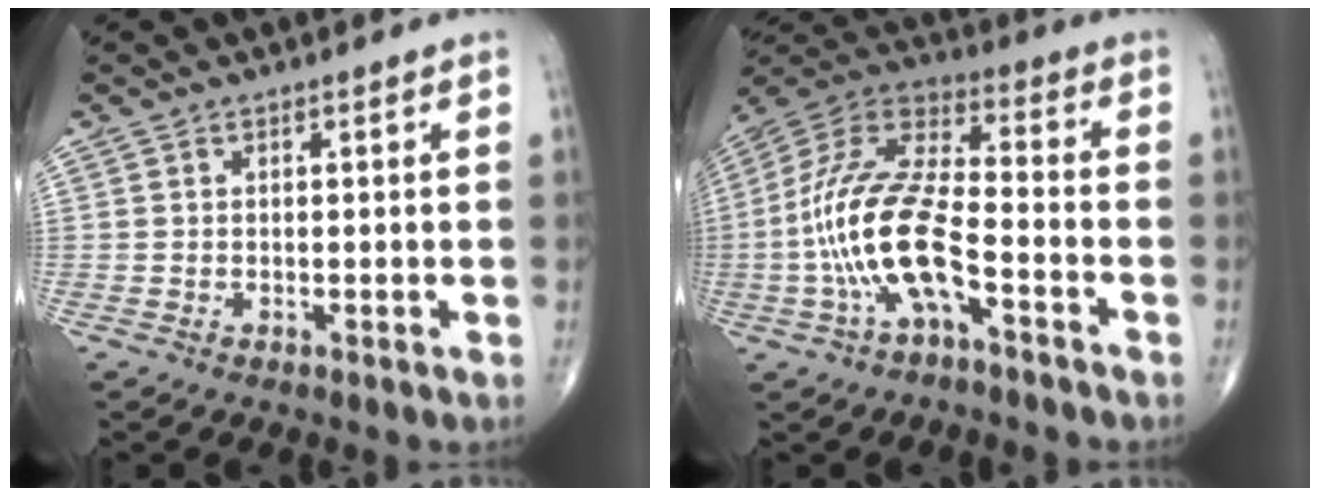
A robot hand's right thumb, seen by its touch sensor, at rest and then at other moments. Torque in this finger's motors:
{"motor_torque": [2.69, 2.32, 2.20, 0.10, 0.64]}